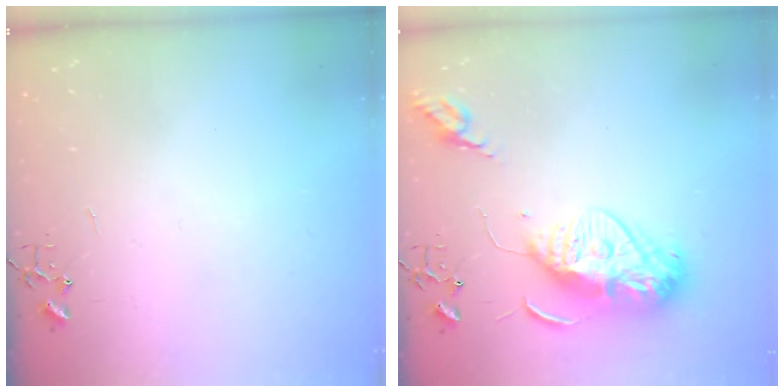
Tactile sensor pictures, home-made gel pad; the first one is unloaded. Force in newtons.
{"total": 15.5, "press": 15.4, "slide": 1.6}